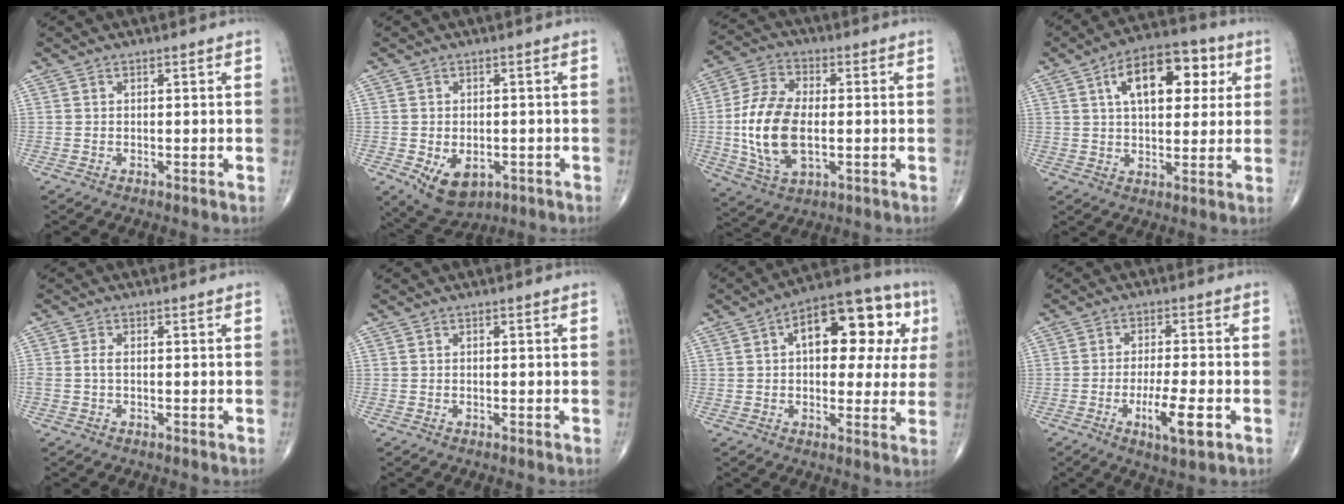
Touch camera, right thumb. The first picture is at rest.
{"total": 8.1, "force": [-2.8, 5.2, 5.5], "torque": [-0.076, 0.002, -0.030]}
{"total": 15.4, "force": [-1.3, 8.3, 13.0], "torque": [-0.264, 0.003, -0.022]}
{"total": 15.2, "force": [5.0, 8.1, 11.9], "torque": [-0.150, 0.007, 0.073]}
{"total": 1.4, "force": [-0.1, 0.8, 1.2], "torque": [-0.028, 0.001, 0.000]}
{"total": 0.0}
{"total": 18.4, "force": [4.9, 9.6, 14.9], "torque": [-0.154, 0.027, 0.058]}
{"total": 7.9, "force": [-2.8, 1.8, 7.2], "torque": [-0.128, 0.000, -0.045]}